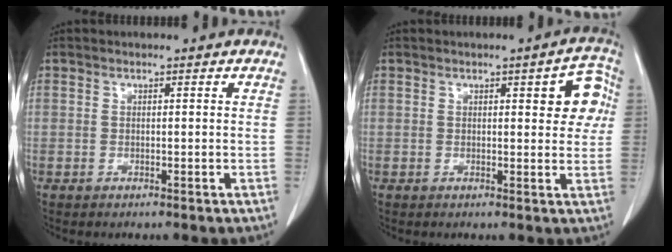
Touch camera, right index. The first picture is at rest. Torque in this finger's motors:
{"motor_torque": [0.16, 0.14, 0.09, 0.01]}